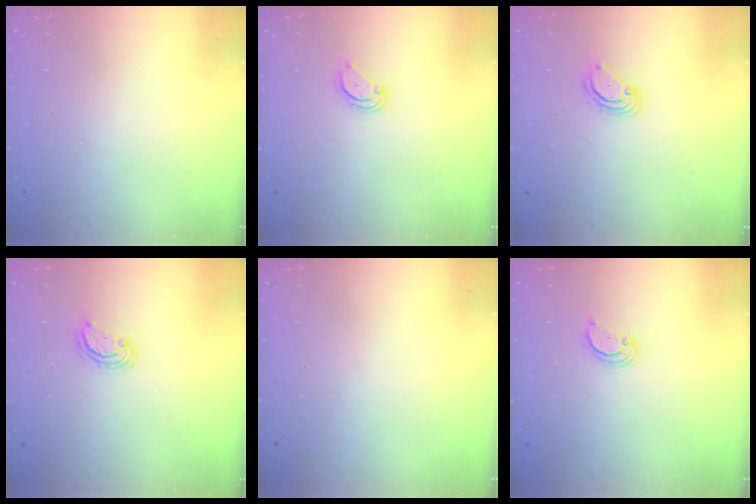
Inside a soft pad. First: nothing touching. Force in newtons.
{"total": 2.4, "press": 2.4, "slide": 0.2}
{"total": 3.5, "press": 3.5, "slide": 0.3}
{"total": 3.1, "press": 3.1, "slide": 0.3}
{"total": 0.0}
{"total": 2.2, "press": 2.2, "slide": 0.2}